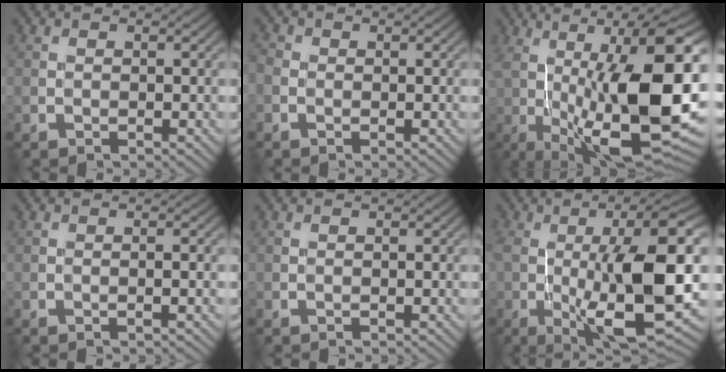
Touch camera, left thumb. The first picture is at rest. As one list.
[{"total": 1.2, "force": [-0.4, 1.0, 0.7], "torque": [-0.015, -0.001, -0.010]}, {"total": 19.4, "force": [-0.7, 6.7, 18.2], "torque": [-0.265, 0.015, -0.005]}, {"total": 1.5, "force": [-0.1, 0.3, 1.5], "torque": [-0.021, 0.003, -0.004]}, {"total": 0.0}, {"total": 15.8, "force": [-1.6, 4.6, 15.0], "torque": [-0.237, 0.007, -0.020]}]